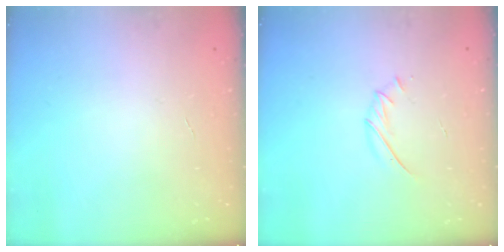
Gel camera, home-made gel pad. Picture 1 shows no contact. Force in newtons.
{"total": 5.4, "press": 5.3, "slide": 1.0}